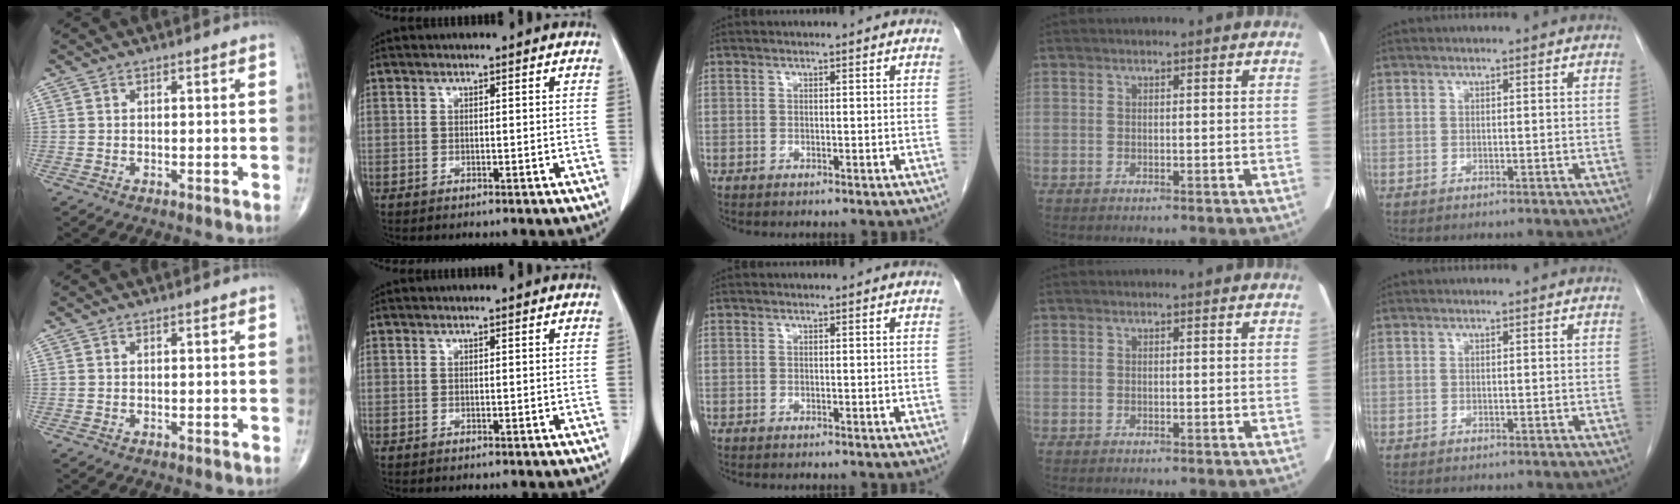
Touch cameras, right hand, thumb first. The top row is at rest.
{}